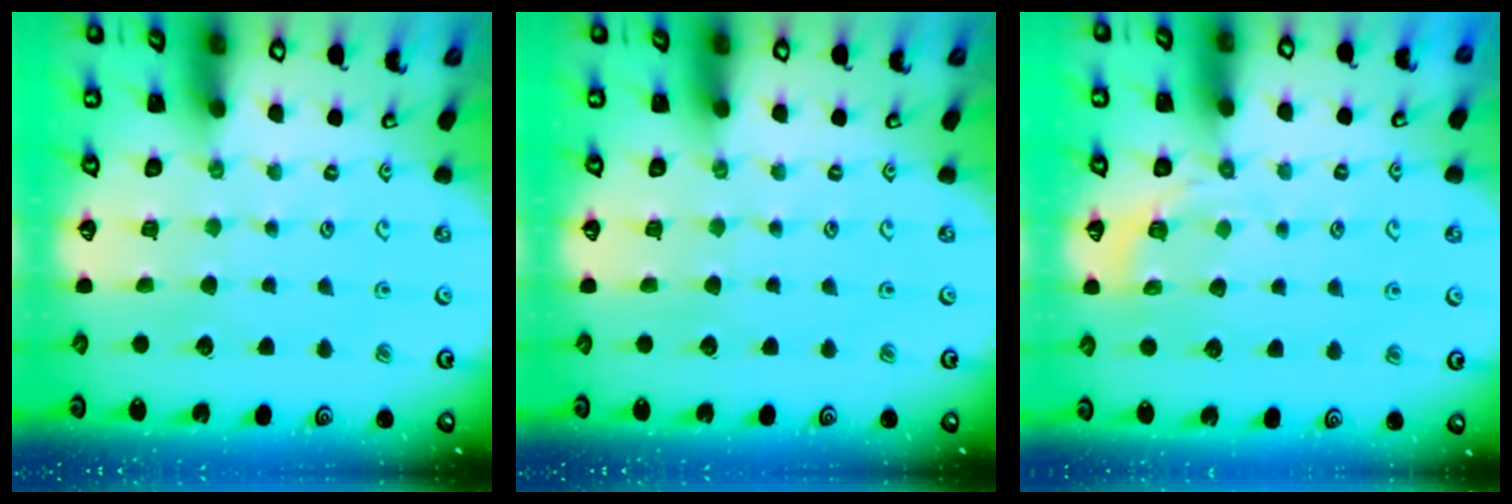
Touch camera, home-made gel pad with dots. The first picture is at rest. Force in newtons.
{"total": 0.0}
{"total": 4.3, "press": 3.8, "slide": 2.0}